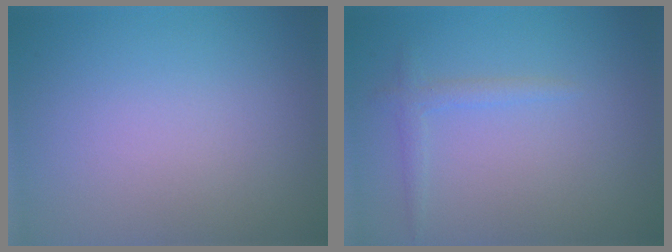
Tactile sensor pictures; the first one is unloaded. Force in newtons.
{"total": 1.3, "press": 1.3, "slide": 0.1}